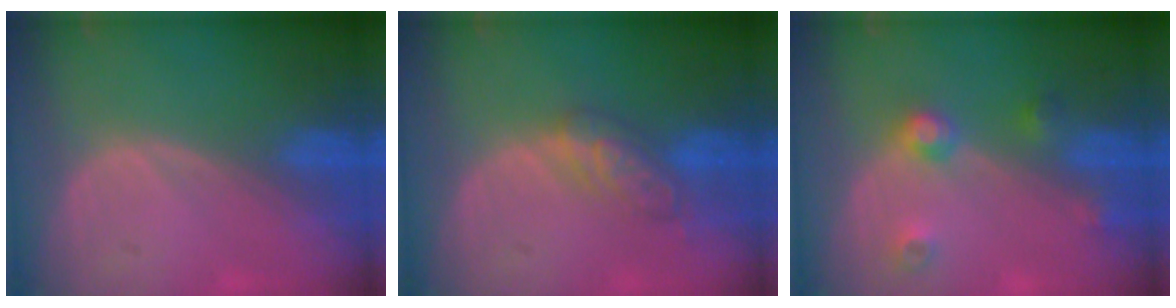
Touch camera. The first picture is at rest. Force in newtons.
{"total": 5.2, "press": 5.1, "slide": 1.0}
{"total": 4.3, "press": 3.8, "slide": 1.9}